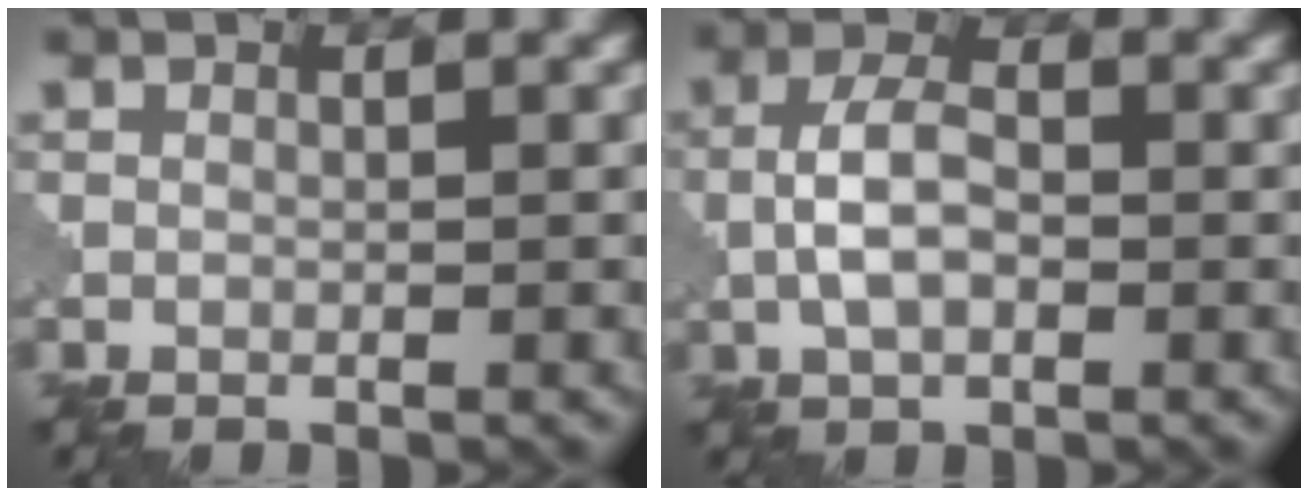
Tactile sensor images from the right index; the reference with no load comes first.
{"total": 3.9, "force": [-0.6, 2.1, 3.3], "torque": [-0.071, 0.007, -0.014]}